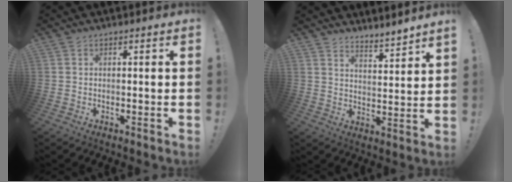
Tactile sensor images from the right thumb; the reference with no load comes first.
{"total": 5.2, "force": [4.9, 0.1, 1.7], "torque": [-0.019, -0.052, 0.083]}